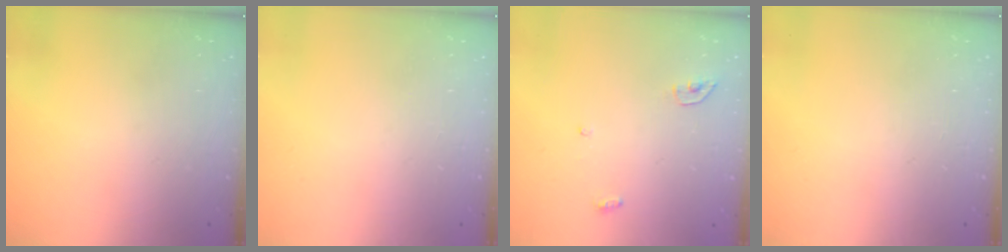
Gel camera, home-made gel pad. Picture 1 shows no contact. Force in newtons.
{"total": 0.0}
{"total": 3.4, "press": 3.4, "slide": 0.3}
{"total": 0.0}